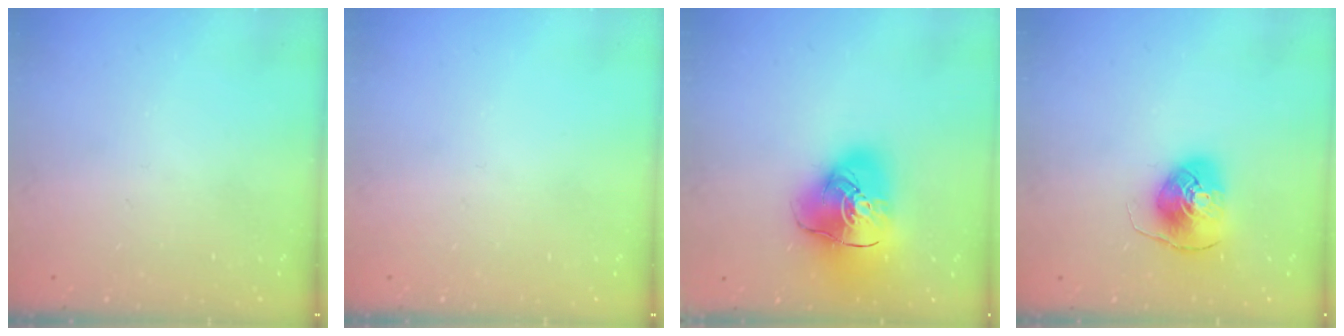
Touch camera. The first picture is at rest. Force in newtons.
{"total": 0.0}
{"total": 18.1, "press": 17.9, "slide": 2.7}
{"total": 9.2, "press": 9.1, "slide": 1.0}